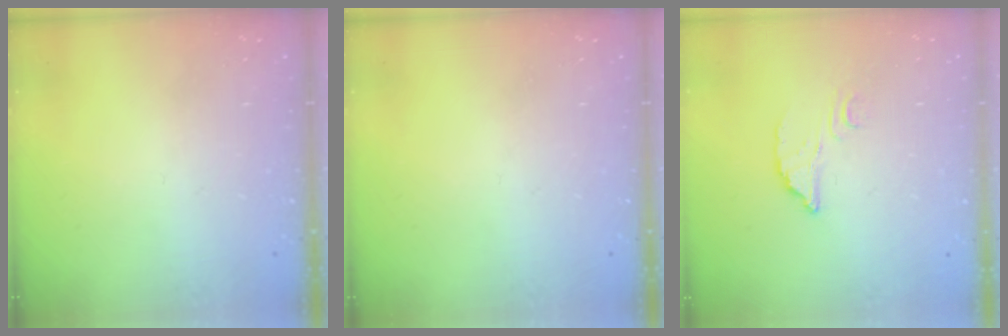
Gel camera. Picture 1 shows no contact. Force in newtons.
{"total": 0.0}
{"total": 4.1, "press": 4.1, "slide": 0.1}